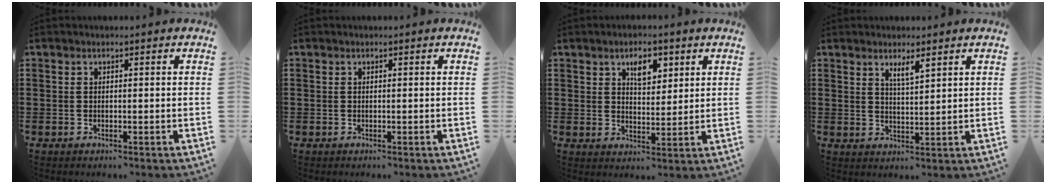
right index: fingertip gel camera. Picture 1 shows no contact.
{"total": 0.0}
{"total": 4.4, "force": [2.6, 2.0, 3.0], "torque": [-0.049, 0.003, 0.041]}
{"total": 2.8, "force": [2.0, 0.5, 1.9], "torque": [-0.032, -0.001, 0.032]}